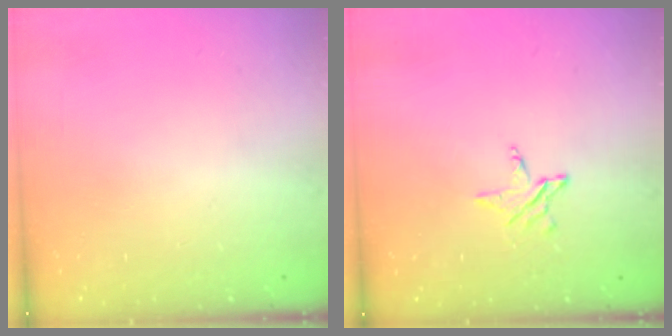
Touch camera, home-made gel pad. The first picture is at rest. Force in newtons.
{"total": 2.9, "press": 2.9, "slide": 0.3}